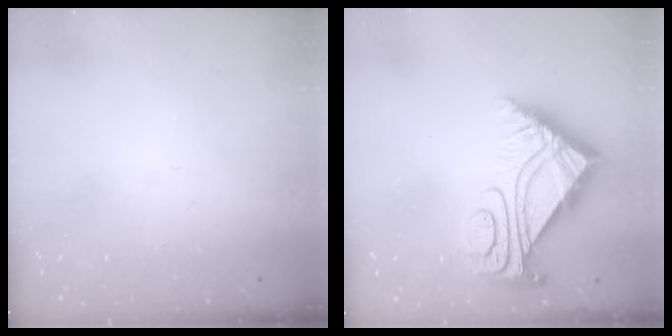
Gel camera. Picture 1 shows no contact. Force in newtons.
{"total": 9.5, "press": 9.4, "slide": 1.1}